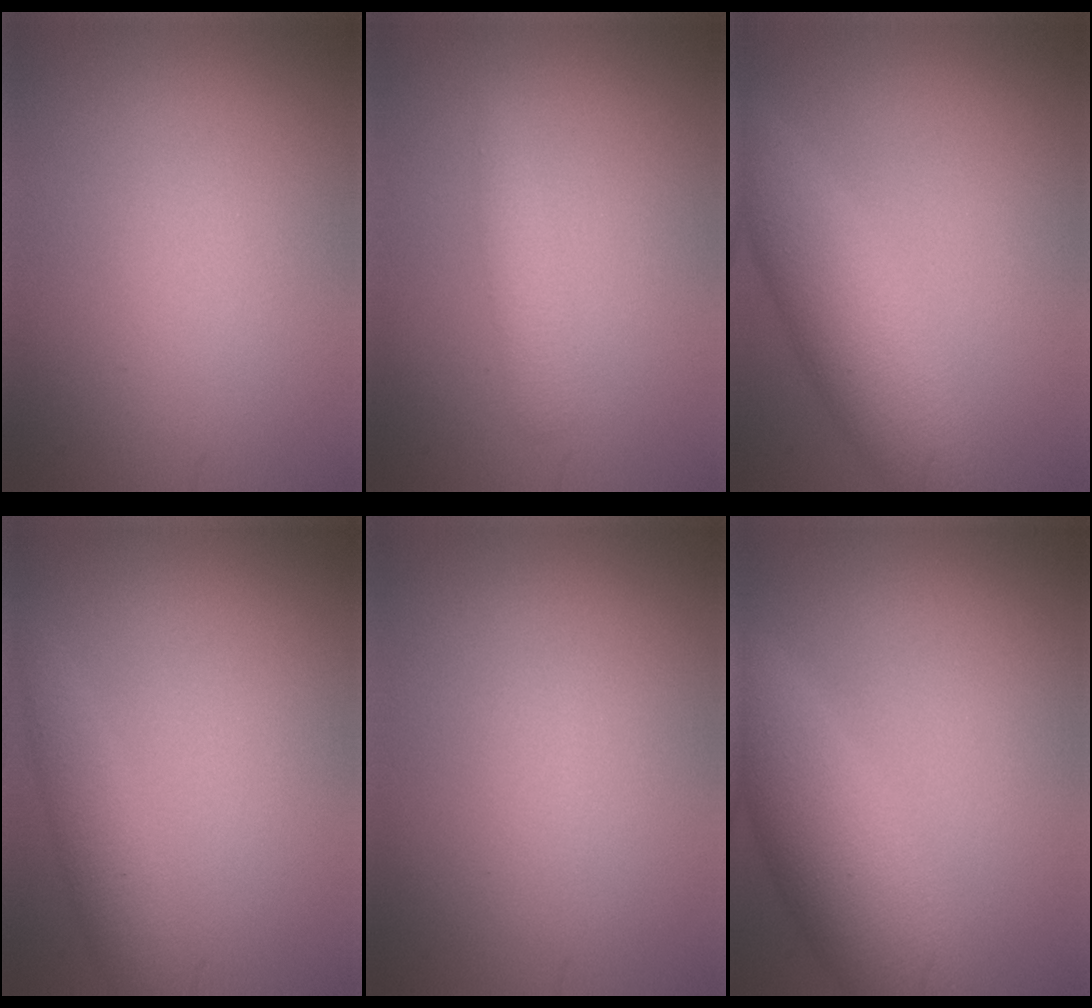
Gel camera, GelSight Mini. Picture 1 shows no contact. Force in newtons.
{"total": 1.6, "press": 1.6, "slide": 0.2}
{"total": 5.8, "press": 5.8, "slide": 0.1}
{"total": 2.2, "press": 2.2, "slide": 0.2}
{"total": 0.0}
{"total": 6.6, "press": 6.6, "slide": 0.1}